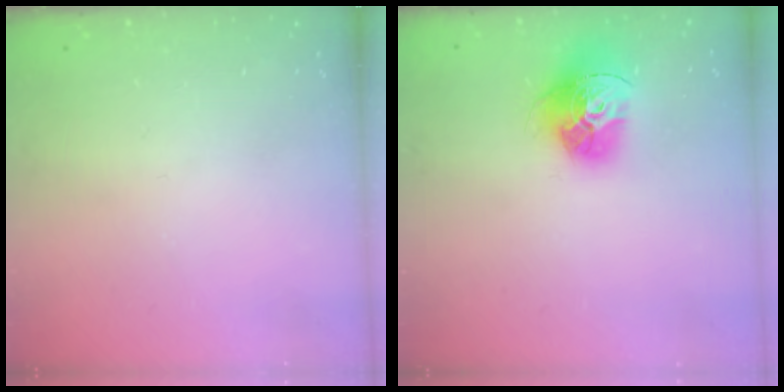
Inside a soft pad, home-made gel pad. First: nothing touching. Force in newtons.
{"total": 15.7, "press": 15.6, "slide": 1.7}